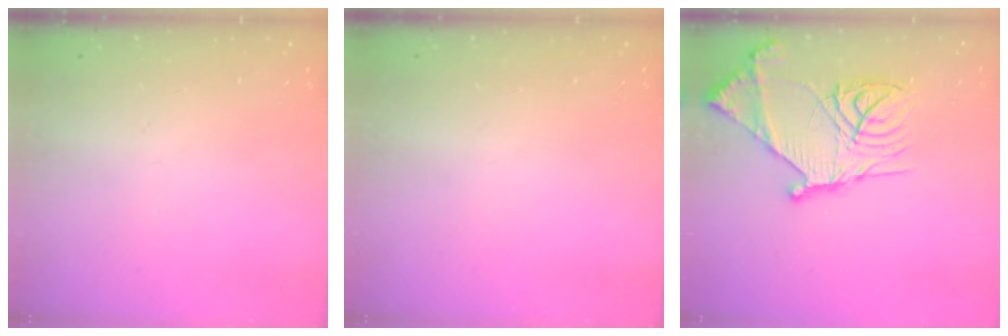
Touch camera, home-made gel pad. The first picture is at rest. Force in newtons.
{"total": 0.0}
{"total": 22.5, "press": 22.4, "slide": 2.2}